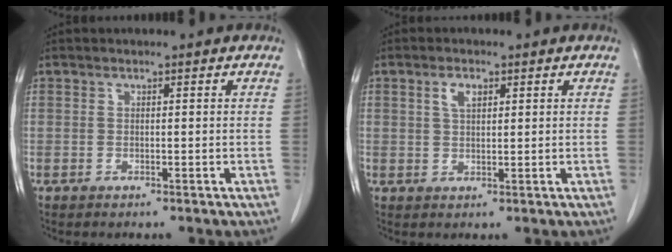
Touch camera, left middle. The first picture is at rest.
{"total": 2.5, "force": [1.2, 1.1, 1.9], "torque": [-0.039, 0.003, 0.024]}